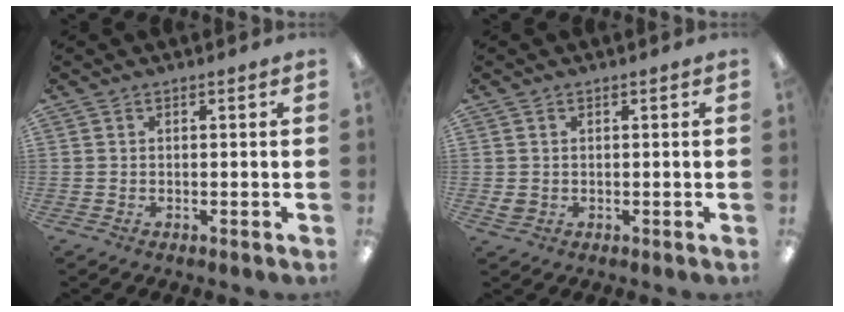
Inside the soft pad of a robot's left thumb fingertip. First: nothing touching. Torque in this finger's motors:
{"motor_torque": [-0.04, 0.25, 0.56, -0.28, -0.02]}